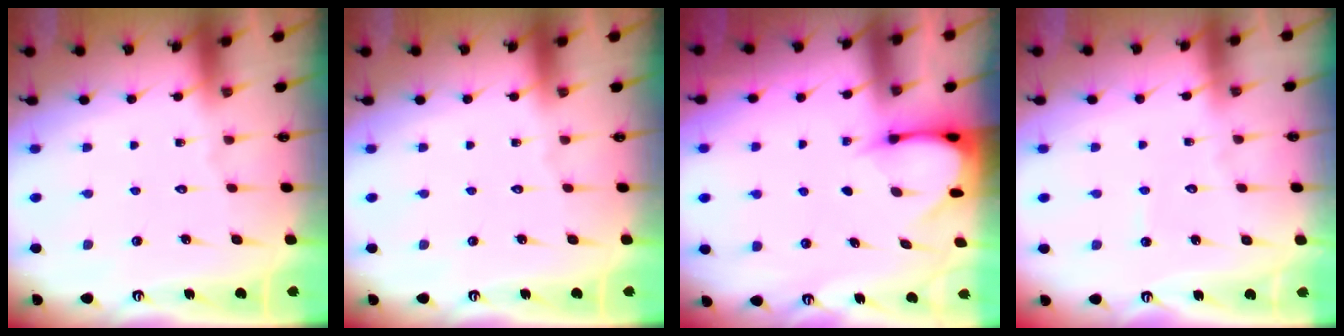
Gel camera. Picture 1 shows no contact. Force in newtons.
{"total": 0.0}
{"total": 3.5, "press": 3.5, "slide": 0.3}
{"total": 2.6, "press": 2.6, "slide": 0.2}